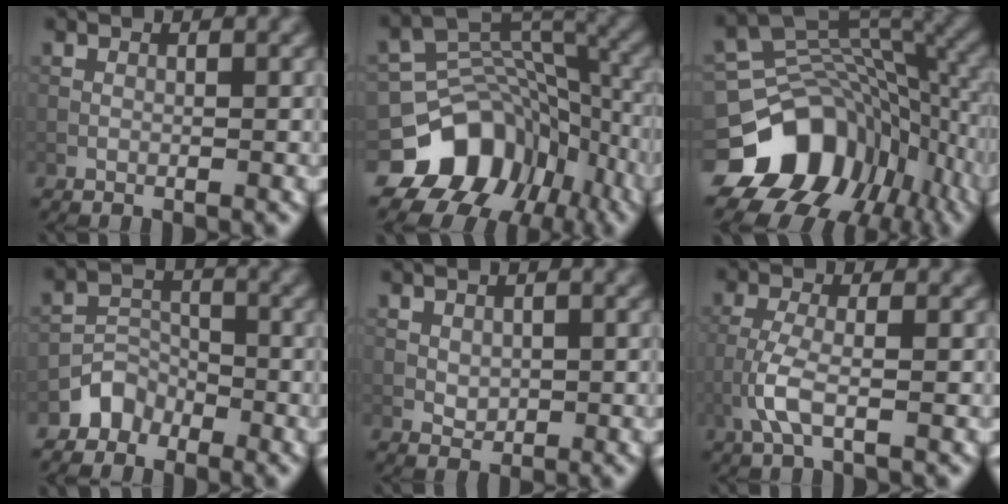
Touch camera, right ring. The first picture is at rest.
{"total": 11.0, "force": [-5.9, 8.2, 4.3], "torque": [-0.069, 0.010, -0.103]}
{"total": 13.4, "force": [-5.9, 10.1, 6.7], "torque": [-0.133, -0.006, -0.100]}
{"total": 2.6, "force": [-2.0, 1.7, 0.2], "torque": [0.007, 0.011, -0.040]}
{"total": 1.3, "force": [0.2, 1.1, 0.7], "torque": [-0.015, -0.003, 0.008]}
{"total": 3.0, "force": [-1.3, 0.7, 2.7], "torque": [-0.062, 0.005, -0.033]}